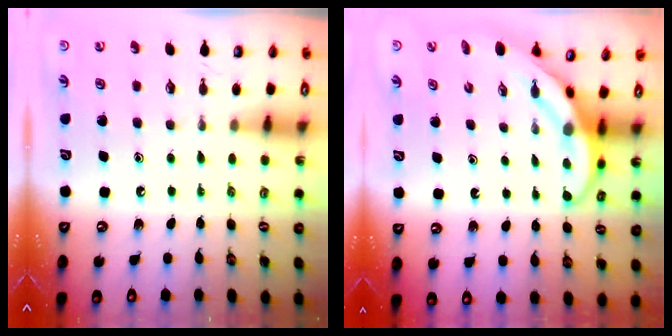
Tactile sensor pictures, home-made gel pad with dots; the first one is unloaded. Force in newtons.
{"total": 4.0, "press": 4.0, "slide": 0.4}